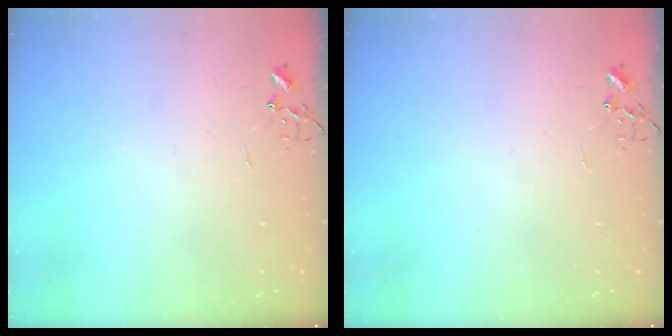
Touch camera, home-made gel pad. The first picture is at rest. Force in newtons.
{"total": 0.0}